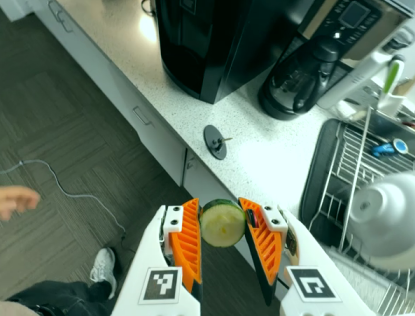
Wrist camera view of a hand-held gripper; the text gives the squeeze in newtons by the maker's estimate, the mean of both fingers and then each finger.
{"total": 11.0, "left": 11.2, "right": 10.7}